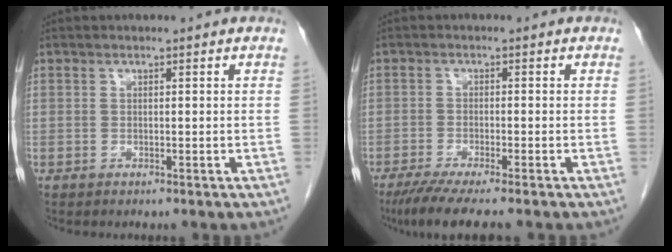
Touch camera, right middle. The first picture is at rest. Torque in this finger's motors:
{"motor_torque": [0.50, -0.33, 0.16, 0.06]}